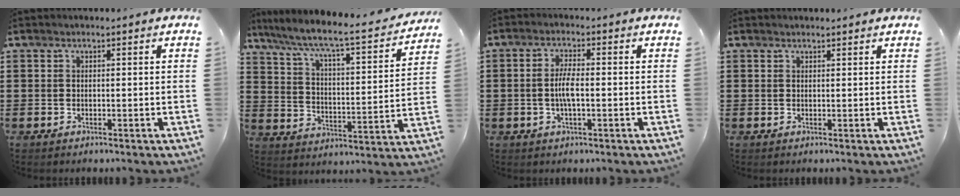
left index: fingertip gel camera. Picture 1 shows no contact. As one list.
[{"total": 6.4, "force": [5.3, 0.1, 3.6], "torque": [-0.095, -0.044, 0.078]}, {"total": 4.1, "force": [-0.5, 1.2, 3.9], "torque": [-0.084, -0.001, -0.014]}, {"total": 0.8, "force": [0.8, 0.1, 0.1], "torque": [-0.003, 0.000, 0.016]}]